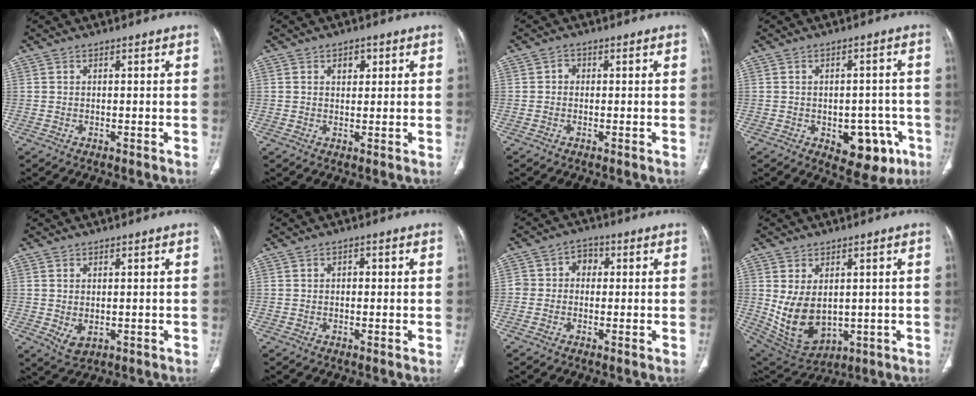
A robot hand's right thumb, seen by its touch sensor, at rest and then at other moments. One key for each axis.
{"total": 2.7, "fx": 1.2, "fy": 1.8, "fz": 1.6, "tx": -0.011, "ty": -0.003, "tz": 0.017}
{"total": 1.3, "fx": 0.0, "fy": 1.1, "fz": 0.6, "tx": -0.002, "ty": 0.005, "tz": -0.004}
{"total": 10.7, "fx": -4.3, "fy": 6.4, "fz": 7.4, "tx": -0.054, "ty": 0.023, "tz": -0.044}
{"total": 3.3, "fx": -0.3, "fy": 2.1, "fz": 2.5, "tx": -0.045, "ty": -0.007, "tz": 0.007}
{"total": 1.3, "fx": 0.2, "fy": 0.9, "fz": 0.9, "tx": -0.010, "ty": 0.005, "tz": 0.001}
{"total": 4.6, "fx": 0.1, "fy": 4.0, "fz": 2.3, "tx": -0.013, "ty": 0.020, "tz": -0.006}
{"total": 11.3, "fx": 0.4, "fy": 7.6, "fz": 8.3, "tx": -0.142, "ty": -0.010, "tz": 0.040}